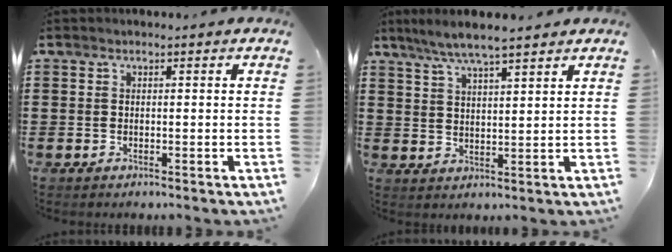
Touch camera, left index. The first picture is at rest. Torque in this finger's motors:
{"motor_torque": [0.89, 0.60, 0.59, 0.14]}